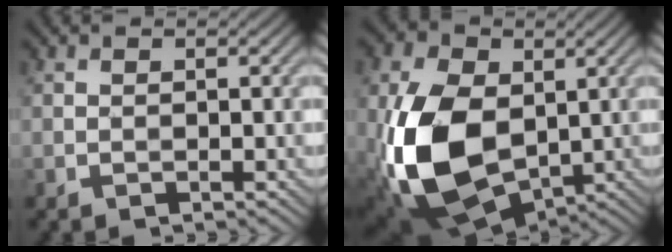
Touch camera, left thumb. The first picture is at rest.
{"total": 15.2, "force": [-1.3, 10.2, 11.2], "torque": [-0.281, -0.026, -0.020]}